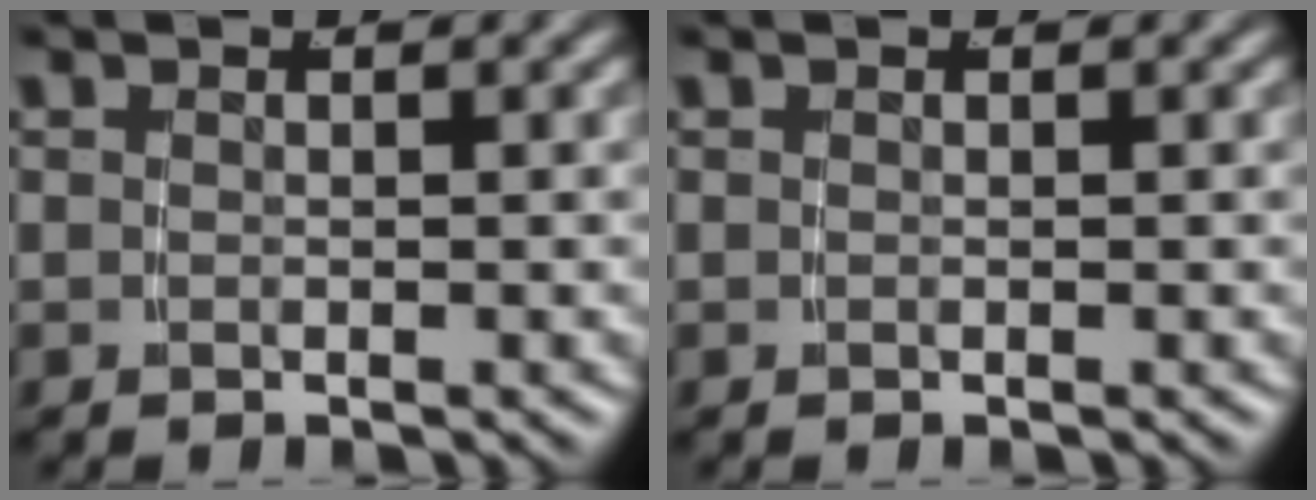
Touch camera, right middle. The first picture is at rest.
{"total": 0.0}